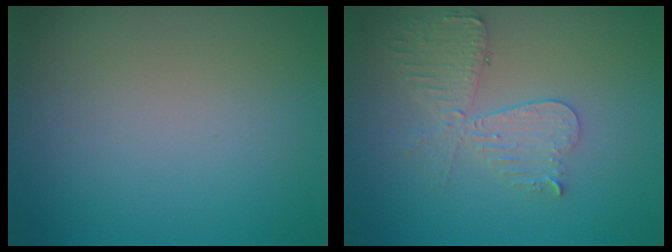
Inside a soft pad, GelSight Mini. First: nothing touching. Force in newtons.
{"total": 4.4, "press": 3.9, "slide": 2.0}